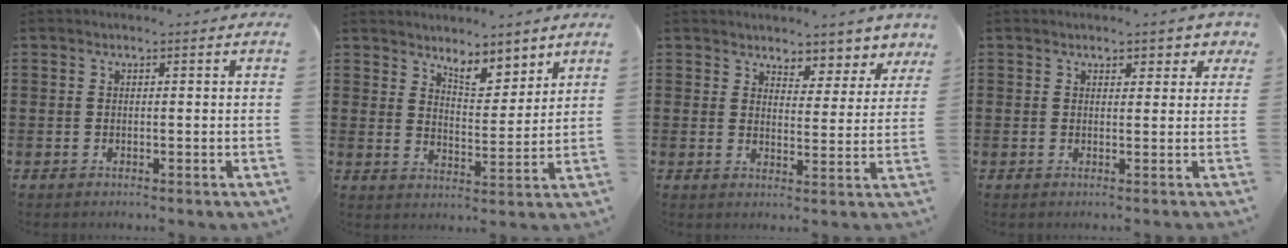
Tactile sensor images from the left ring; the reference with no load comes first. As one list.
[{"total": 5.4, "force": [4.8, 1.2, 2.2], "torque": [-0.040, -0.021, 0.083]}, {"total": 3.8, "force": [3.7, 0.7, 0.1], "torque": [-0.013, -0.018, 0.063]}, {"total": 1.4, "force": [1.0, 0.5, 0.8], "torque": [-0.011, 0.002, 0.014]}]